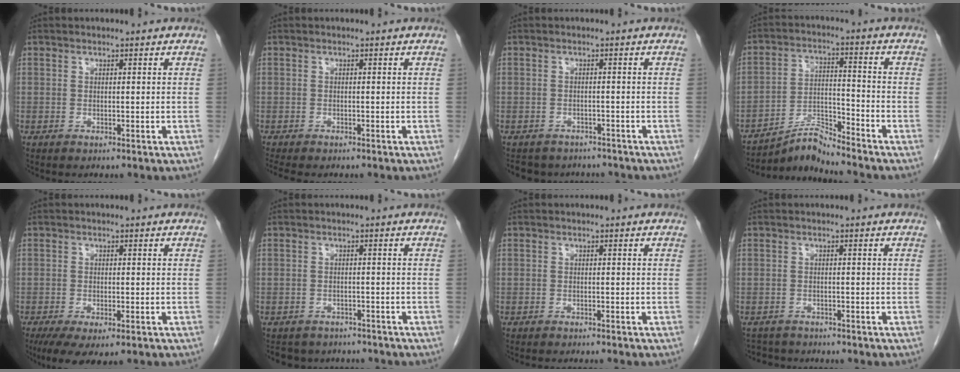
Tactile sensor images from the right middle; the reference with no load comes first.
{"total": 3.9, "force": [-3.3, 0.9, 1.8], "torque": [-0.023, -0.009, -0.048]}
{"total": 7.6, "force": [-6.9, 3.1, 1.1], "torque": [-0.019, 0.004, -0.083]}
{"total": 6.3, "force": [-6.1, -1.0, 0.7], "torque": [-0.022, 0.004, -0.111]}
{"total": 6.9, "force": [-4.4, 2.2, 4.8], "torque": [-0.073, -0.019, -0.069]}
{"total": 7.3, "force": [-6.6, 2.9, 1.0], "torque": [-0.016, 0.004, -0.081]}
{"total": 4.1, "force": [-3.7, 0.1, 1.7], "torque": [-0.014, -0.004, -0.051]}
{"total": 3.8, "force": [-3.6, 1.1, 0.0], "torque": [0.001, -0.006, -0.056]}